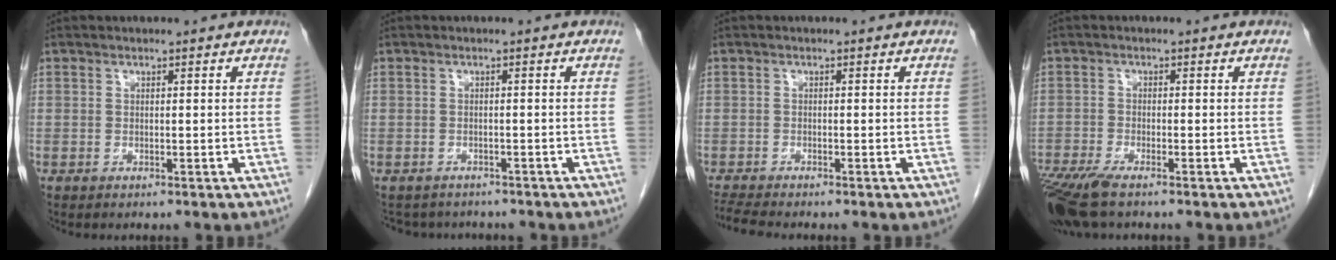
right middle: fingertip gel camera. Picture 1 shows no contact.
{"total": 5.5, "force": [-5.1, 2.1, 0.6], "torque": [-0.005, 0.002, -0.065]}
{"total": 3.3, "force": [-3.1, -0.5, 1.0], "torque": [-0.025, -0.016, -0.056]}
{"total": 6.9, "force": [-5.3, 1.0, 4.4], "torque": [-0.085, -0.018, -0.098]}